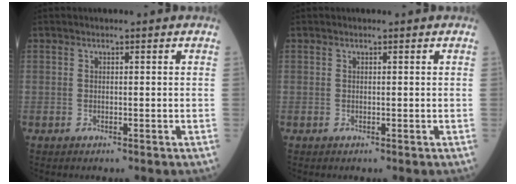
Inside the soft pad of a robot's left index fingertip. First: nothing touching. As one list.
[{"total": 0.0}]